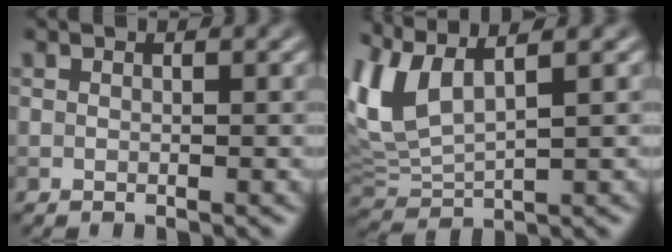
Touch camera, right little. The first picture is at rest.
{"total": 6.1, "force": [2.9, 2.4, 4.8], "torque": [-0.125, 0.010, 0.060]}